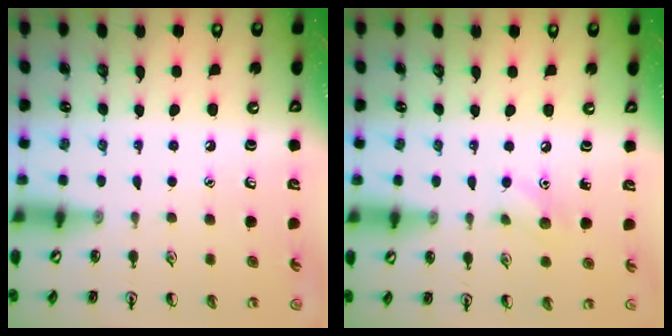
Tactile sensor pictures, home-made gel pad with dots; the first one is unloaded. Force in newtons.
{"total": 5.1, "press": 4.9, "slide": 1.3}